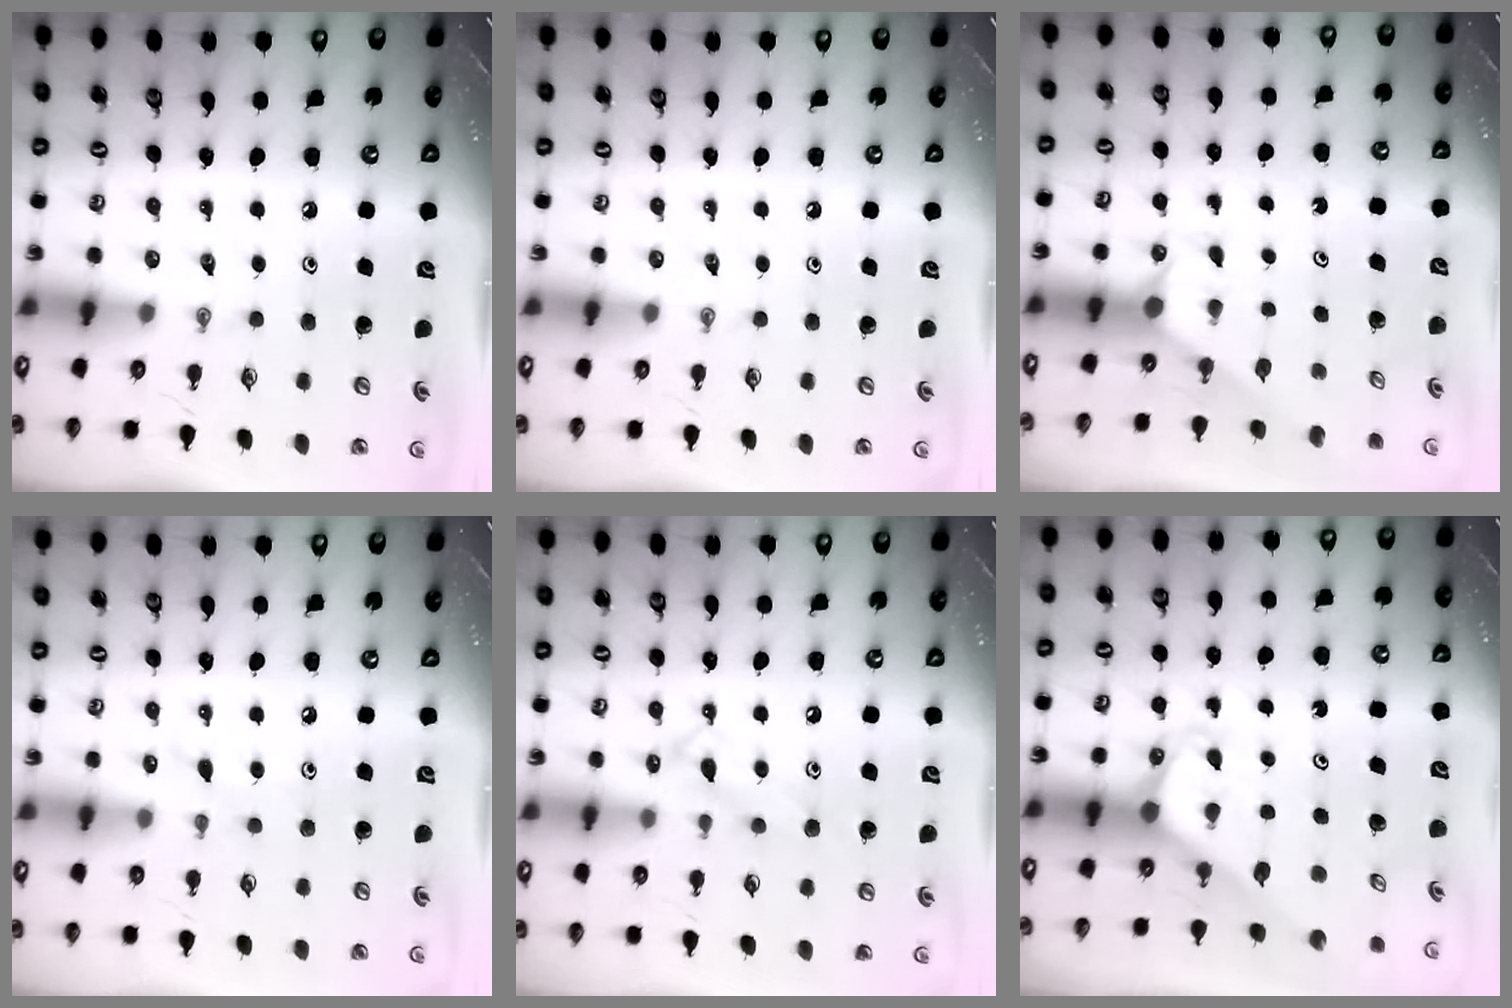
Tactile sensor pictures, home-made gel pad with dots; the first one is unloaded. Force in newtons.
{"total": 0.0}
{"total": 1.5, "press": 1.5, "slide": 0.2}
{"total": 4.6, "press": 4.6, "slide": 0.7}
{"total": 9.9, "press": 9.9, "slide": 0.7}
{"total": 2.1, "press": 2.1, "slide": 0.1}